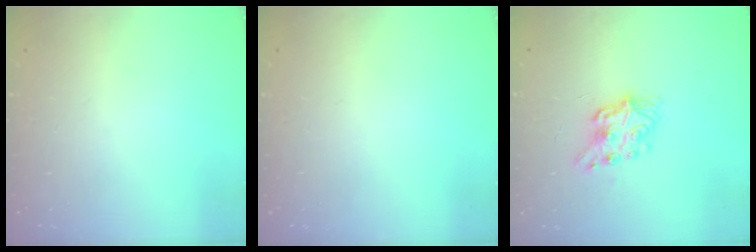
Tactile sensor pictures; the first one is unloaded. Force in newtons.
{"total": 0.0}
{"total": 8.4, "press": 8.3, "slide": 0.3}